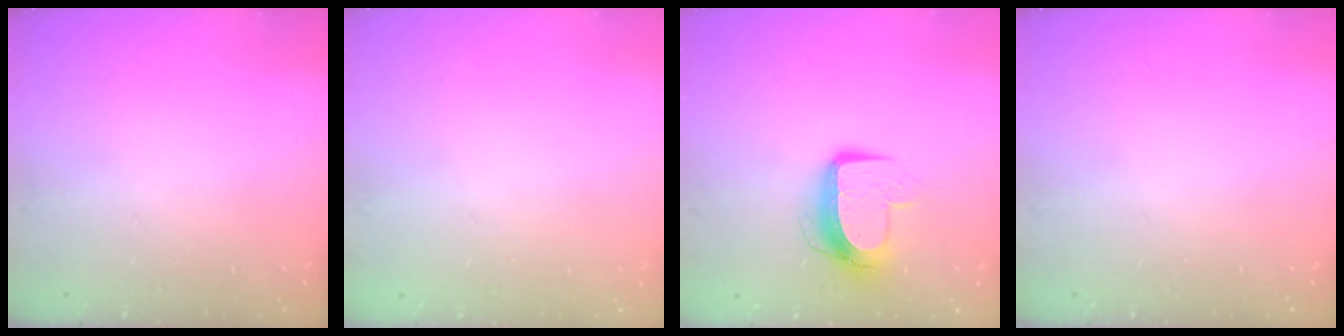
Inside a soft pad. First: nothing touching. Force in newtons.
{"total": 0.0}
{"total": 10.2, "press": 10.2, "slide": 0.6}
{"total": 0.0}